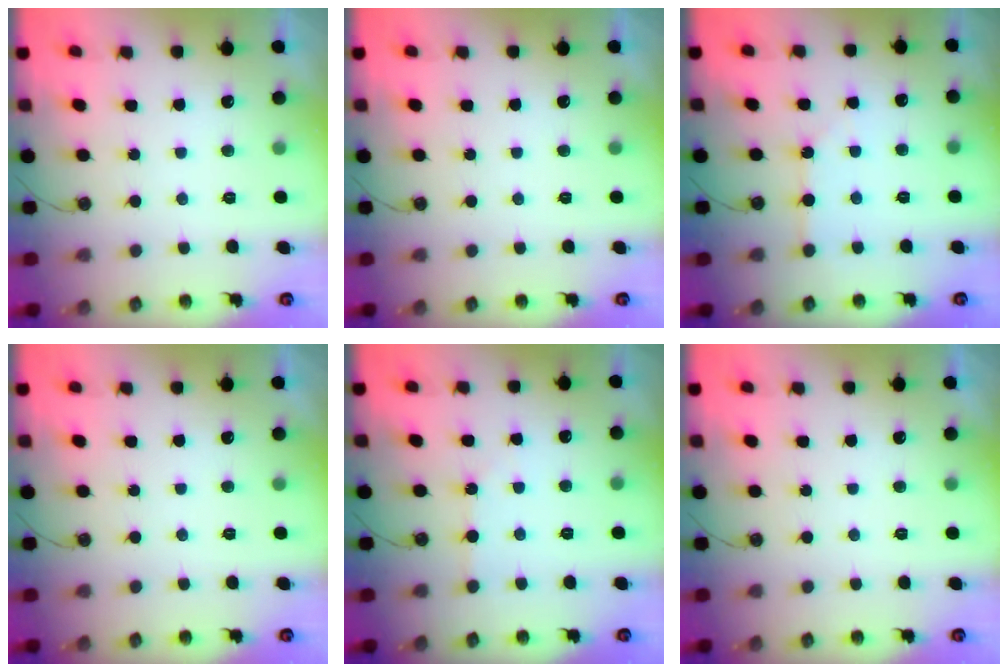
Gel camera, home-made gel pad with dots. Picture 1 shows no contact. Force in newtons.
{"total": 0.0}
{"total": 3.1, "press": 3.0, "slide": 0.4}
{"total": 0.0}
{"total": 1.9, "press": 1.8, "slide": 0.4}
{"total": 0.0}